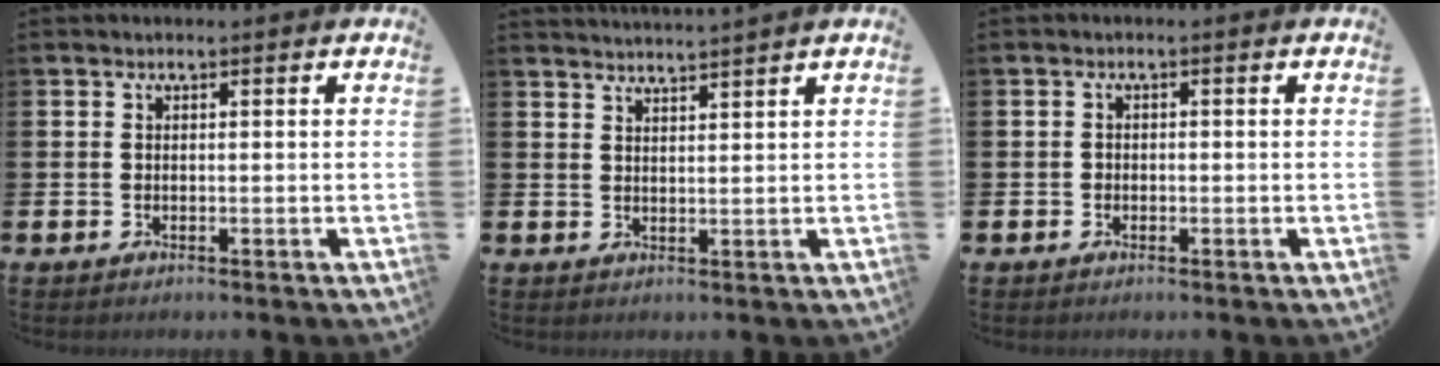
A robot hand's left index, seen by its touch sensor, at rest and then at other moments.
{"total": 2.6, "force": [2.5, -0.6, -0.3], "torque": [0.000, -0.015, 0.045]}
{"total": 0.8, "force": [-0.4, 0.7, 0.2], "torque": [-0.010, 0.005, -0.008]}